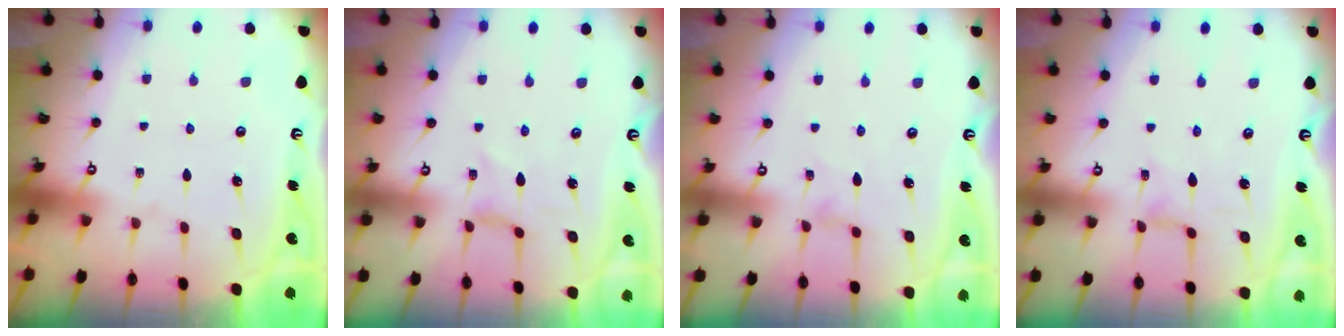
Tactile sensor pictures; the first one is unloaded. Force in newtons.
{"total": 0.0}
{"total": 0.9, "press": 0.9, "slide": 0.2}
{"total": 0.0}